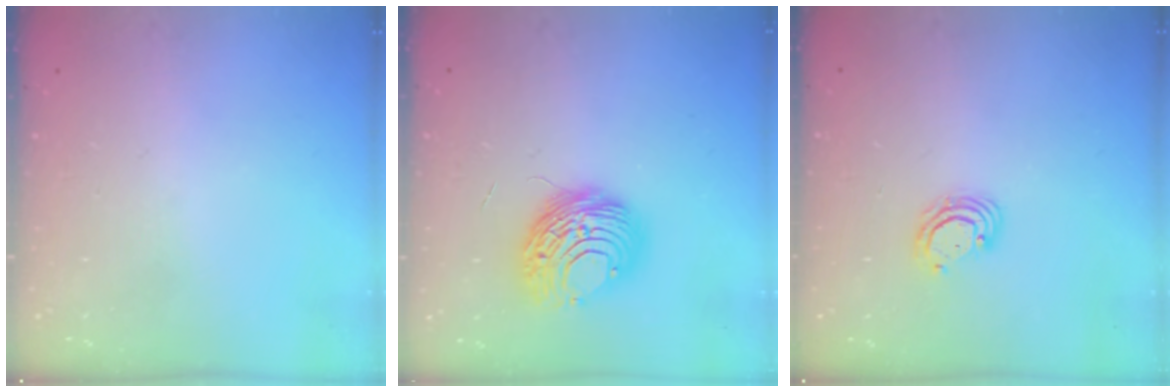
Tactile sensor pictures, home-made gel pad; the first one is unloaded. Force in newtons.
{"total": 10.6, "press": 10.5, "slide": 1.5}
{"total": 4.9, "press": 4.9, "slide": 0.4}